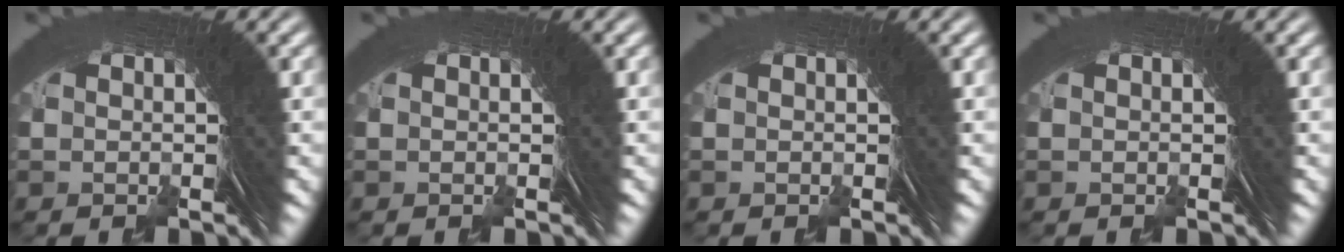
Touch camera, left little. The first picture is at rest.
{"total": 0.0}
{"total": 0.0}
{"total": 0.0}